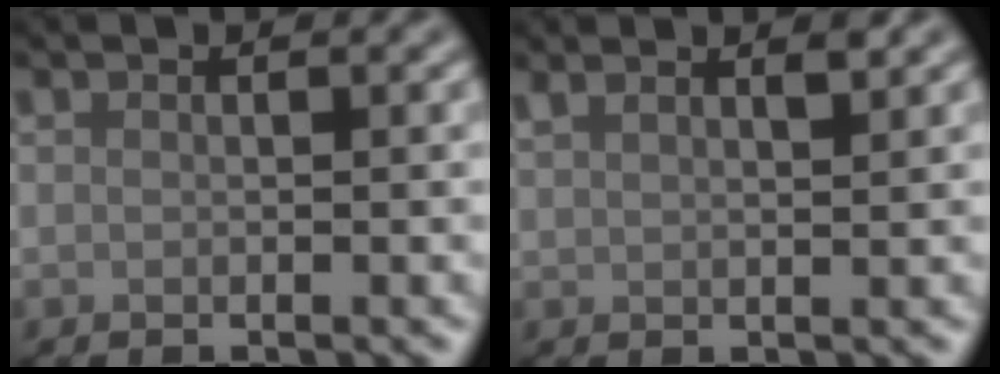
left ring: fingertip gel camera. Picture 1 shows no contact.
{"total": 2.5, "force": [1.8, 0.7, 1.5], "torque": [-0.009, 0.008, 0.018]}